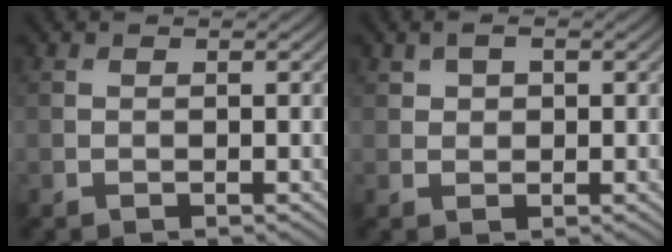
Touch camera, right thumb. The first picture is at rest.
{"total": 2.1, "force": [0.8, 1.4, 1.3], "torque": [-0.025, 0.002, 0.015]}